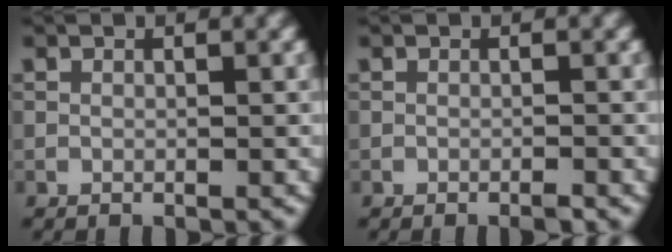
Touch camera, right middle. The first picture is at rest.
{"total": 0.8, "force": [-0.5, 0.0, 0.5], "torque": [-0.007, -0.001, -0.010]}